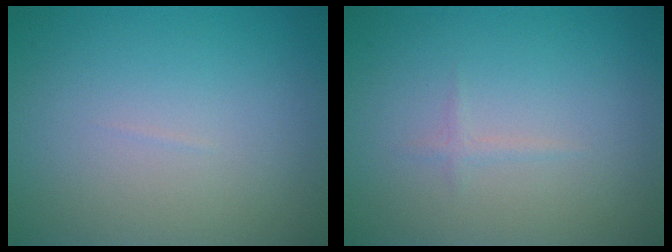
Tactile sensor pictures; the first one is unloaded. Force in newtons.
{"total": 0.6, "press": 0.6, "slide": 0.0}